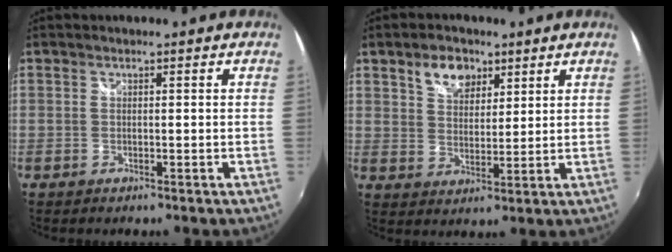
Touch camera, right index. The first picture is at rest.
{"total": 6.9, "force": [4.0, 4.4, 3.4], "torque": [-0.053, 0.012, 0.071]}